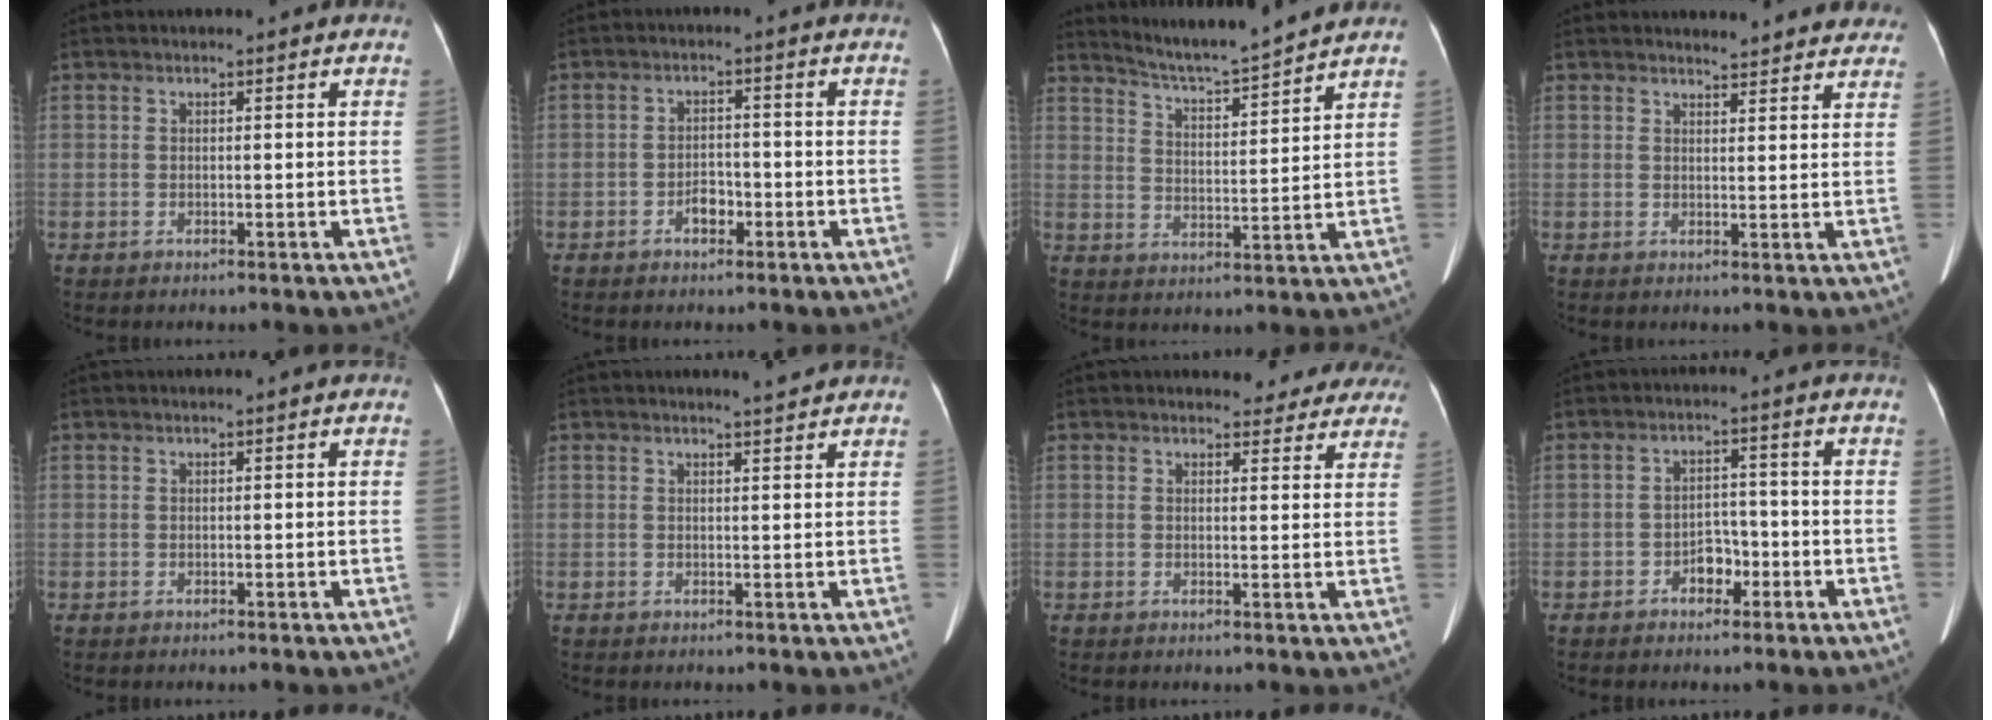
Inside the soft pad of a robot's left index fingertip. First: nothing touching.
{"total": 2.6, "force": [-1.4, 1.5, 1.6], "torque": [-0.026, 0.006, -0.023]}
{"total": 9.6, "force": [9.2, -1.2, 2.4], "torque": [-0.053, -0.002, 0.153]}
{"total": 10.0, "force": [9.6, 2.1, 1.9], "torque": [0.002, -0.004, 0.090]}
{"total": 0.0}
{"total": 2.0, "force": [1.9, -0.2, 0.6], "torque": [-0.012, -0.005, 0.029]}
{"total": 7.4, "force": [6.9, 2.7, 0.9], "torque": [0.019, -0.005, 0.056]}
{"total": 3.4, "force": [-1.8, 2.2, 1.9], "torque": [-0.028, 0.010, -0.027]}